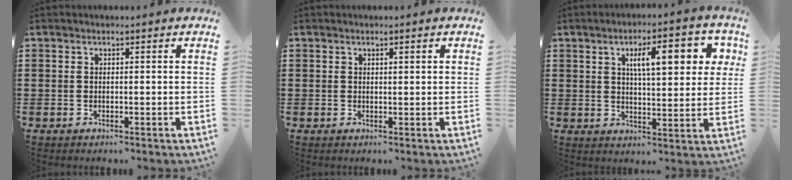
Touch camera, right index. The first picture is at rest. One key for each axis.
{"total": 0.5, "fx": 0.3, "fy": 0.1, "fz": 0.4, "tx": -0.008, "ty": 0.001, "tz": 0.006}
{"total": 8.9, "fx": 3.3, "fy": 2.8, "fz": 7.8, "tx": -0.124, "ty": 0.000, "tz": 0.048}